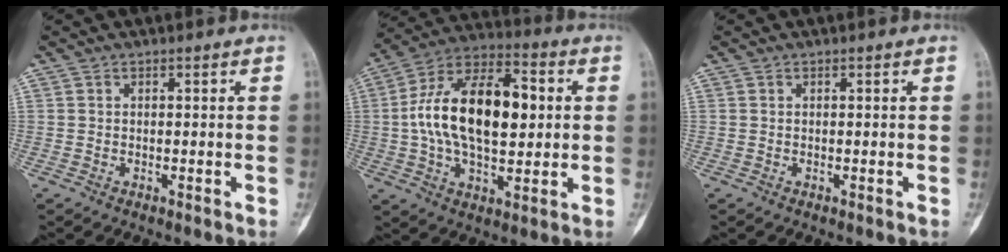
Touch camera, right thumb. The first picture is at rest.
{"total": 21.2, "force": [1.7, 11.4, 17.8], "torque": [-0.297, 0.022, 0.025]}
{"total": 0.0}